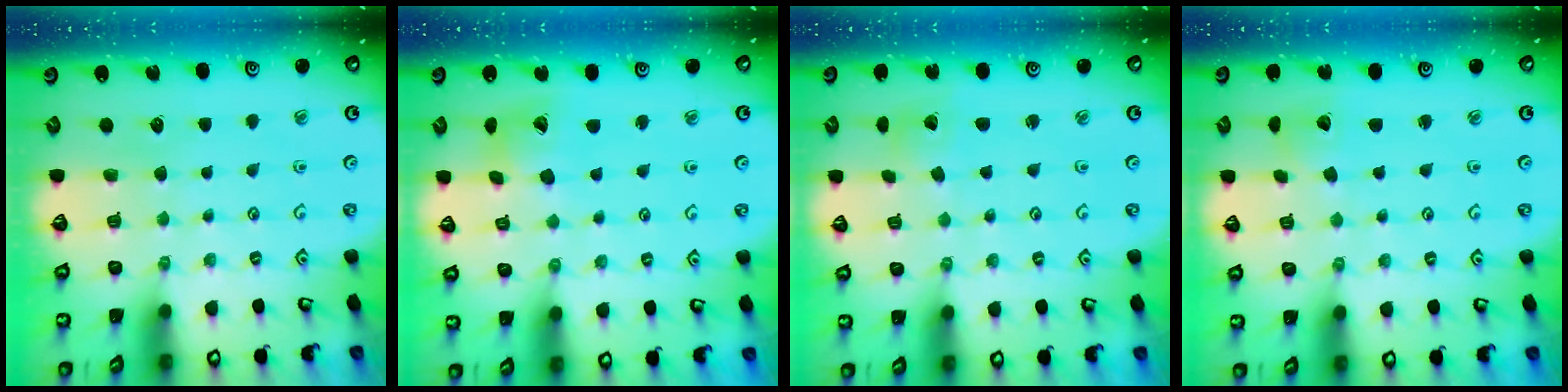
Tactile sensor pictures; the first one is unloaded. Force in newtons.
{"total": 10.3, "press": 10.2, "slide": 1.4}
{"total": 2.6, "press": 2.6, "slide": 0.2}
{"total": 2.5, "press": 2.5, "slide": 0.3}